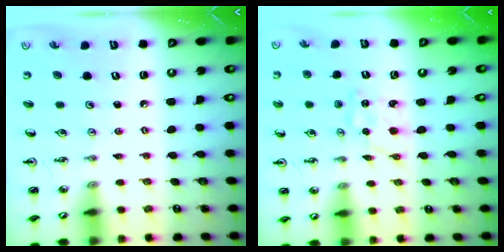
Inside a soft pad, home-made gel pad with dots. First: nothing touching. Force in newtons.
{"total": 1.7, "press": 1.7, "slide": 0.3}